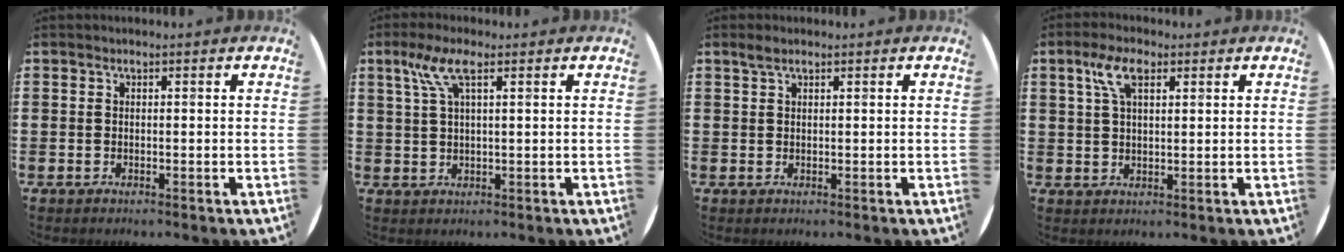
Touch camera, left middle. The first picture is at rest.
{"total": 4.7, "force": [2.3, 1.2, 3.9], "torque": [-0.084, 0.010, 0.039]}
{"total": 1.3, "force": [1.0, 0.4, 0.7], "torque": [-0.014, 0.004, 0.018]}
{"total": 5.2, "force": [2.8, 2.3, 3.7], "torque": [-0.083, 0.011, 0.049]}